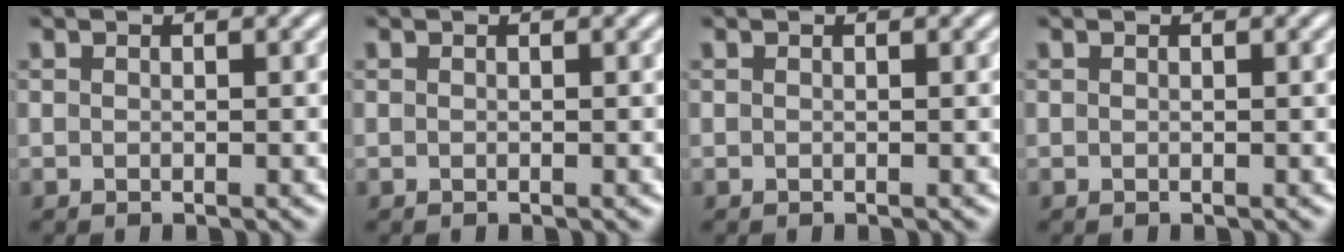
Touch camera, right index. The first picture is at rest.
{"total": 0.0}
{"total": 0.0}
{"total": 0.0}